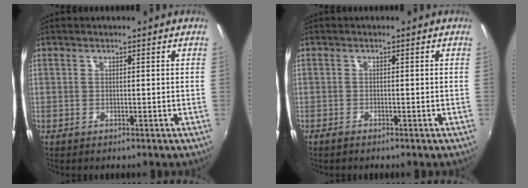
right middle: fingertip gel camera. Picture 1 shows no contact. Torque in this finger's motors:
{"motor_torque": [-0.18, -0.03, 0.04, 0.00]}